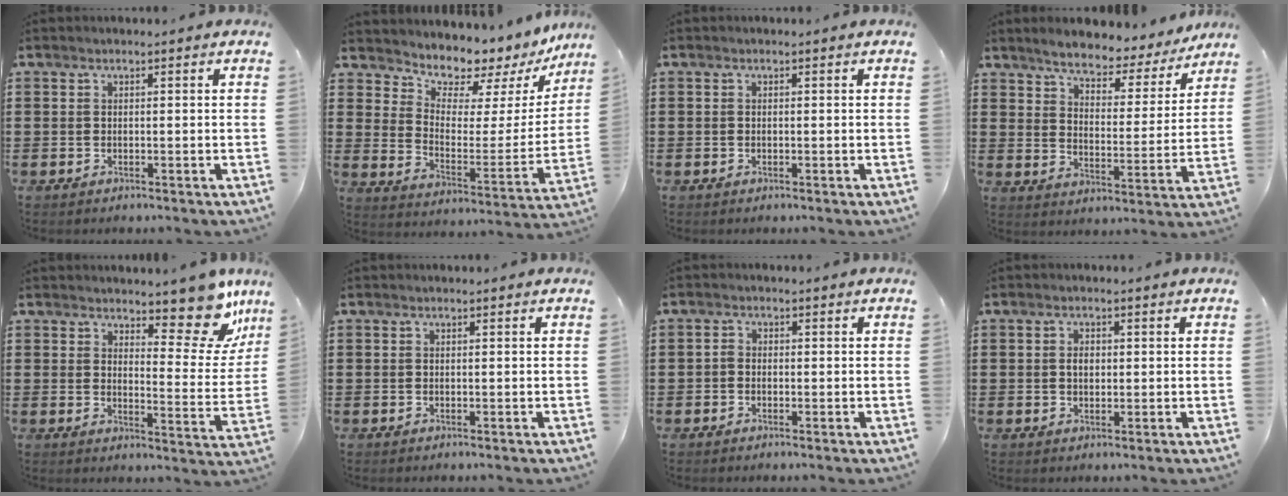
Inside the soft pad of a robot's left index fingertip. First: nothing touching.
{"total": 6.4, "force": [6.1, 2.2, 0.0], "torque": [-0.028, -0.061, 0.102]}
{"total": 0.0}
{"total": 5.3, "force": [5.0, 0.9, 1.3], "torque": [-0.046, -0.035, 0.079]}
{"total": 10.6, "force": [8.6, 3.2, 5.3], "torque": [-0.068, -0.059, 0.149]}
{"total": 0.0}
{"total": 1.1, "force": [-0.5, 0.8, 0.6], "torque": [-0.014, 0.002, -0.010]}
{"total": 2.0, "force": [0.3, 1.2, 1.5], "torque": [-0.033, 0.007, 0.005]}